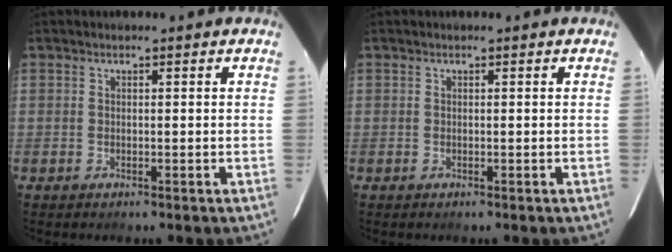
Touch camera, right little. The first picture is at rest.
{"total": 0.0}